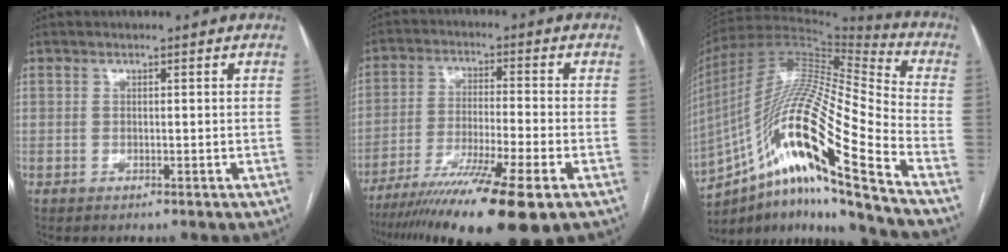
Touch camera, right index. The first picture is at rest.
{"total": 16.9, "force": [-11.6, 0.1, 12.3], "torque": [-0.195, -0.042, -0.193]}
{"total": 25.8, "force": [-13.9, 1.1, 21.7], "torque": [-0.402, -0.012, -0.248]}